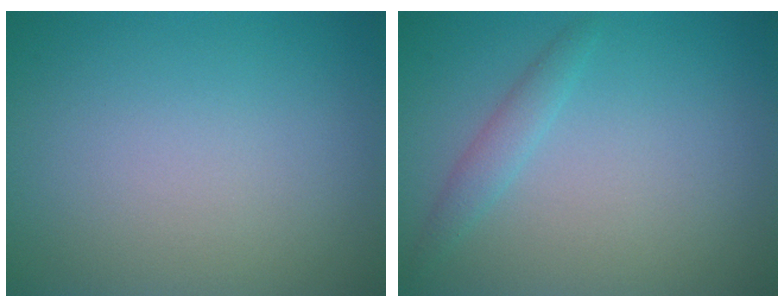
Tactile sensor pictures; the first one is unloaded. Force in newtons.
{"total": 1.5, "press": 1.5, "slide": 0.0}